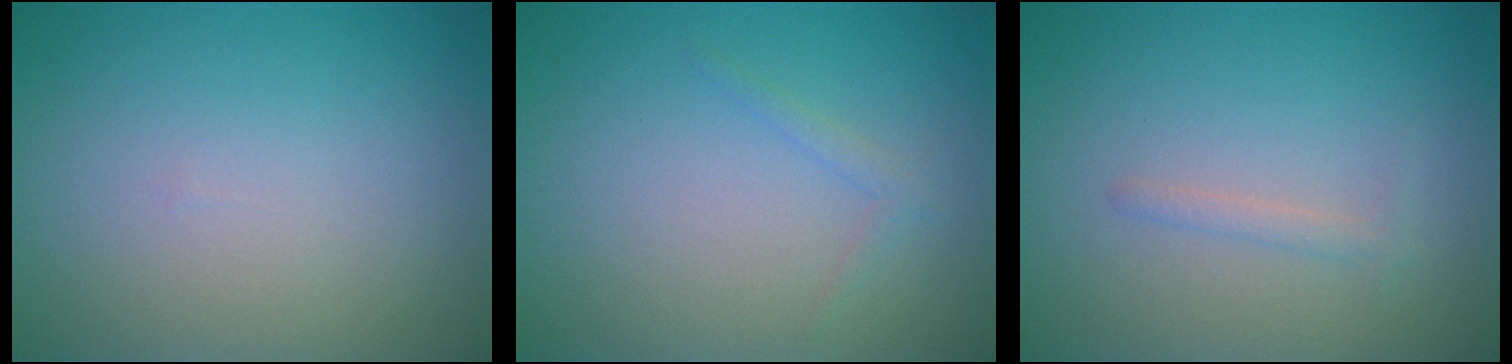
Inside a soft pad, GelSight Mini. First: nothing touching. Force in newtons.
{"total": 0.8, "press": 0.8, "slide": 0.0}
{"total": 1.0, "press": 1.0, "slide": 0.0}